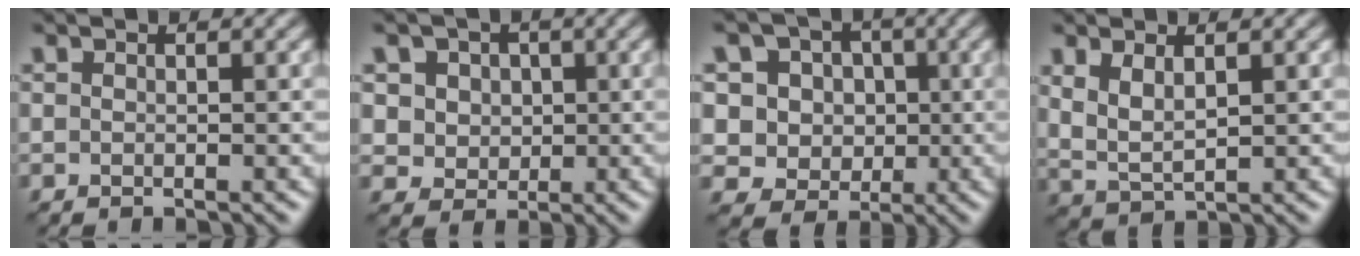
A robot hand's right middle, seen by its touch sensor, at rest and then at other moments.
{"total": 5.1, "force": [1.9, 4.2, 2.0], "torque": [-0.037, 0.009, 0.027]}
{"total": 8.0, "force": [2.5, 6.9, 3.1], "torque": [-0.062, 0.014, 0.026]}
{"total": 2.8, "force": [1.2, 1.2, 2.2], "torque": [-0.053, -0.007, 0.030]}